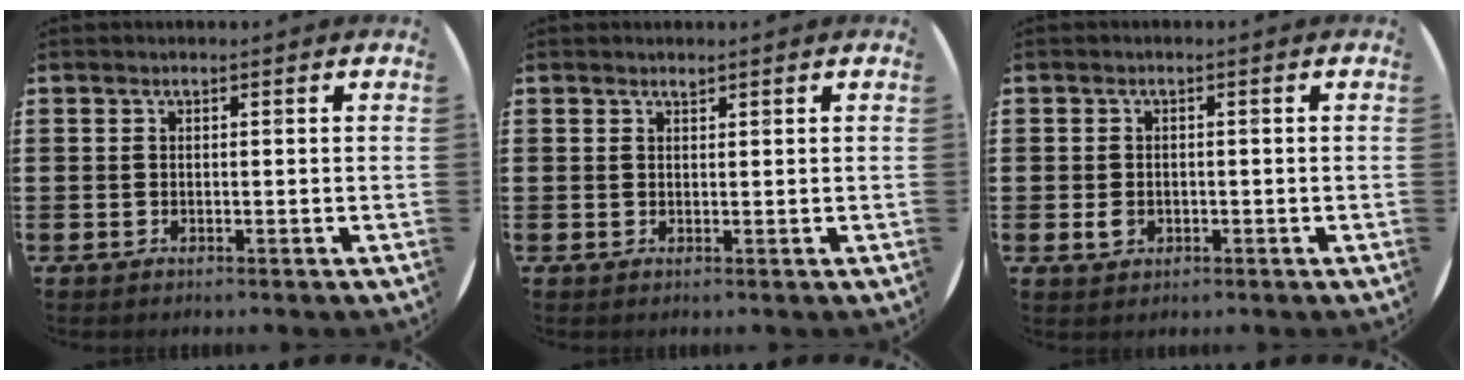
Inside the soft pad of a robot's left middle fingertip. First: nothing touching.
{"total": 0.5, "force": [0.5, 0.0, 0.1], "torque": [-0.002, 0.001, 0.010]}
{"total": 1.5, "force": [-0.3, 1.1, 1.0], "torque": [-0.020, 0.005, -0.007]}